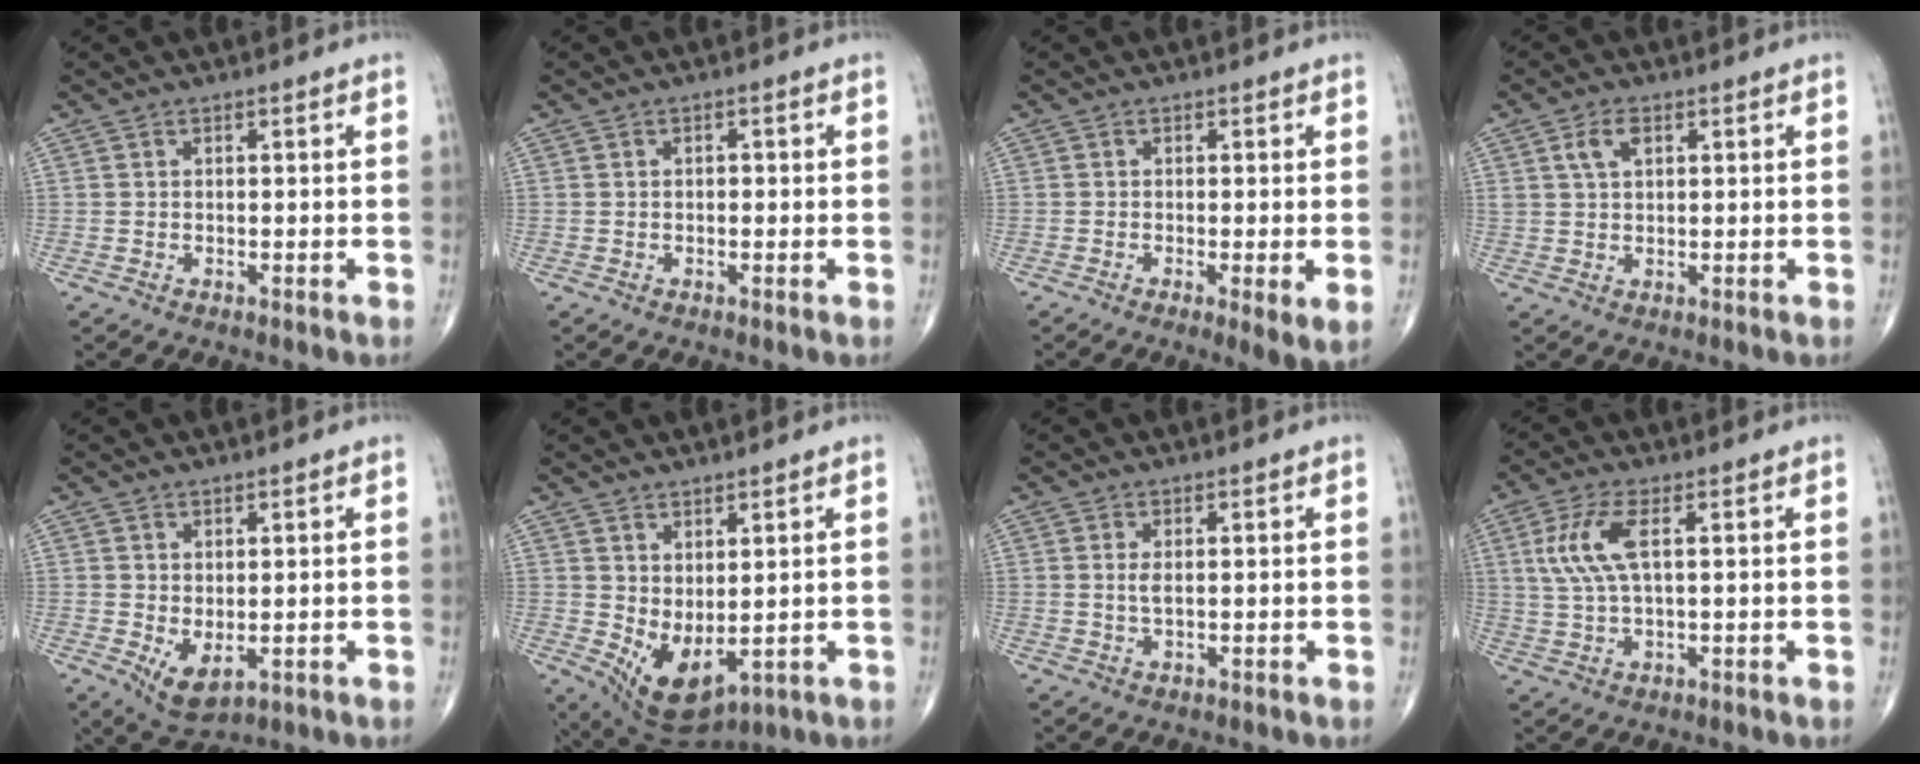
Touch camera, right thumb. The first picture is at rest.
{"total": 0.9, "force": [0.0, 0.6, 0.7], "torque": [-0.007, 0.002, -0.001]}
{"total": 4.2, "force": [-1.0, 0.7, 4.0], "torque": [-0.072, -0.016, -0.021]}
{"total": 3.7, "force": [1.6, 2.1, 2.6], "torque": [-0.048, 0.002, 0.033]}
{"total": 5.1, "force": [-0.6, 2.6, 4.3], "torque": [-0.066, -0.007, 0.008]}
{"total": 8.7, "force": [0.2, 4.5, 7.4], "torque": [-0.118, -0.016, 0.031]}
{"total": 1.7, "force": [0.4, 0.6, 1.6], "torque": [-0.037, -0.003, 0.012]}
{"total": 7.4, "force": [1.9, 2.4, 6.7], "torque": [-0.167, 0.005, 0.042]}